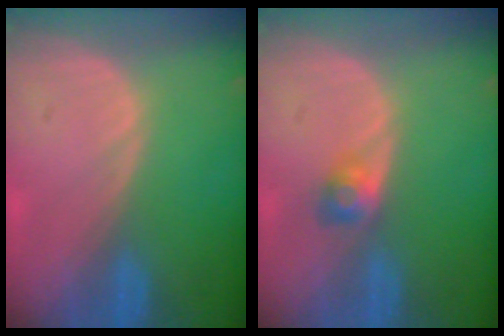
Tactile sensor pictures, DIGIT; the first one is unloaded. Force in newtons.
{"total": 2.4, "press": 2.3, "slide": 0.7}